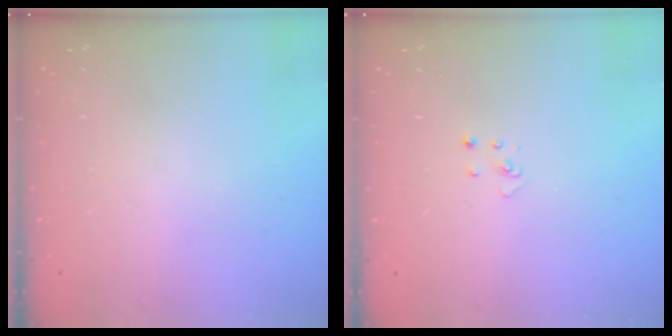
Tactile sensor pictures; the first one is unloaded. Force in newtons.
{"total": 2.2, "press": 2.2, "slide": 0.2}